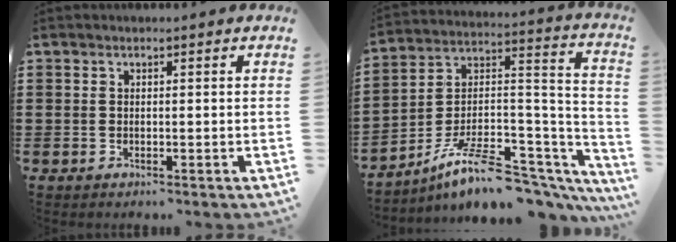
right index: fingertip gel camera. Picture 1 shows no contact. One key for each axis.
{"total": 10.9, "fx": -7.7, "fy": 3.8, "fz": 6.7, "tx": -0.123, "ty": 0.019, "tz": -0.144}